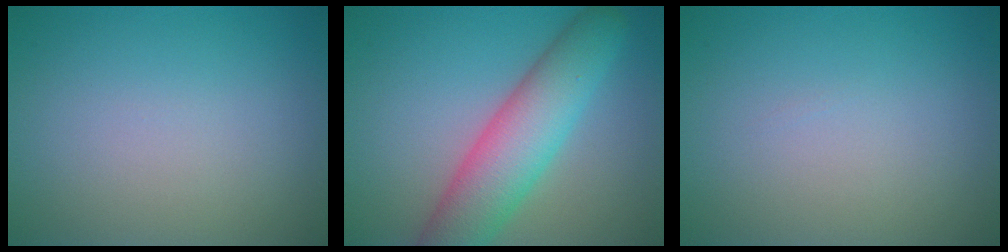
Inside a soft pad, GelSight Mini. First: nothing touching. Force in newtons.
{"total": 7.3, "press": 7.3, "slide": 0.3}
{"total": 0.0}